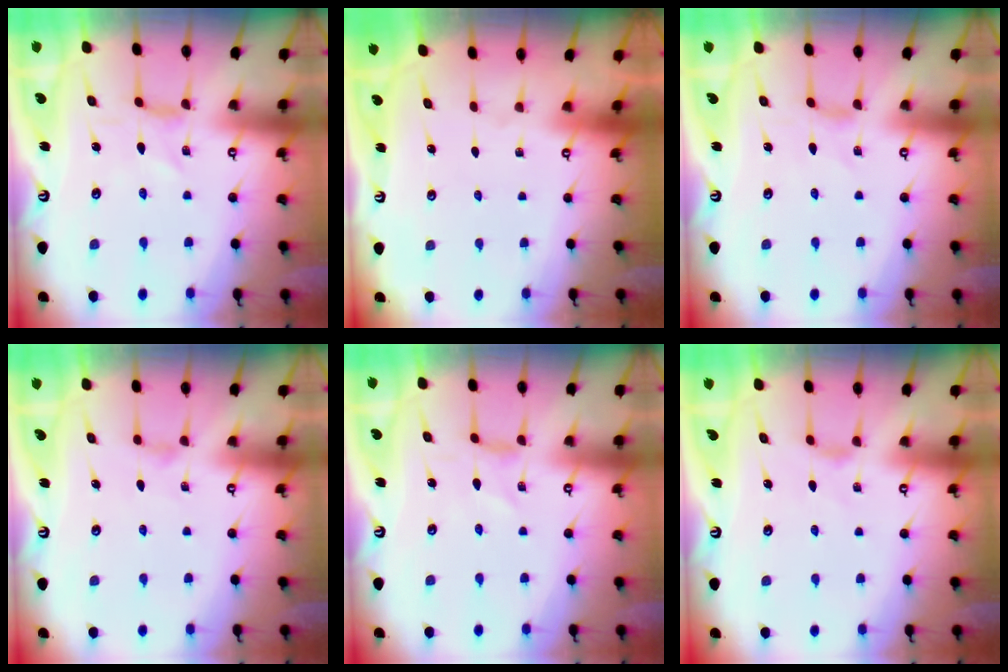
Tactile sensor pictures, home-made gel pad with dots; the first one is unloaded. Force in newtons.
{"total": 0.0}
{"total": 1.1, "press": 1.1, "slide": 0.2}
{"total": 0.9, "press": 0.8, "slide": 0.4}
{"total": 0.0}
{"total": 1.7, "press": 1.7, "slide": 0.4}